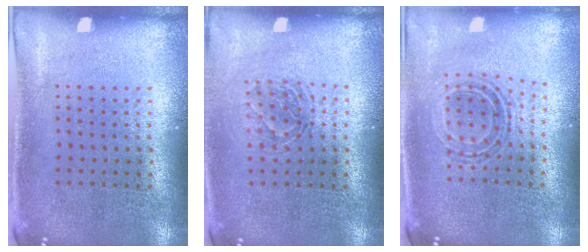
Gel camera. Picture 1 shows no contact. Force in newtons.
{"total": 1.3, "press": 1.1, "slide": 0.6}
{"total": 0.8, "press": 0.8, "slide": 0.1}